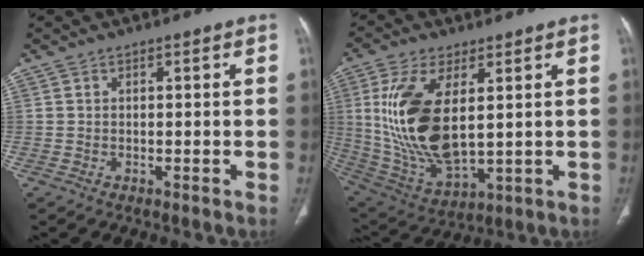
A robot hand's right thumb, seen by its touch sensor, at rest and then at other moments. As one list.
[{"total": 18.3, "force": [3.2, 8.7, 15.8], "torque": [-0.324, -0.022, 0.079]}]